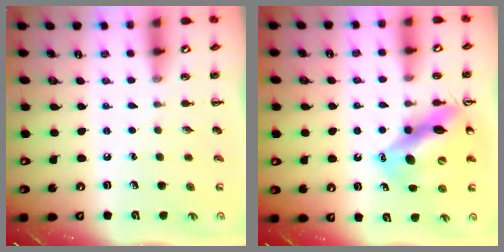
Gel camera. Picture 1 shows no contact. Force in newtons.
{"total": 13.8, "press": 13.2, "slide": 3.8}